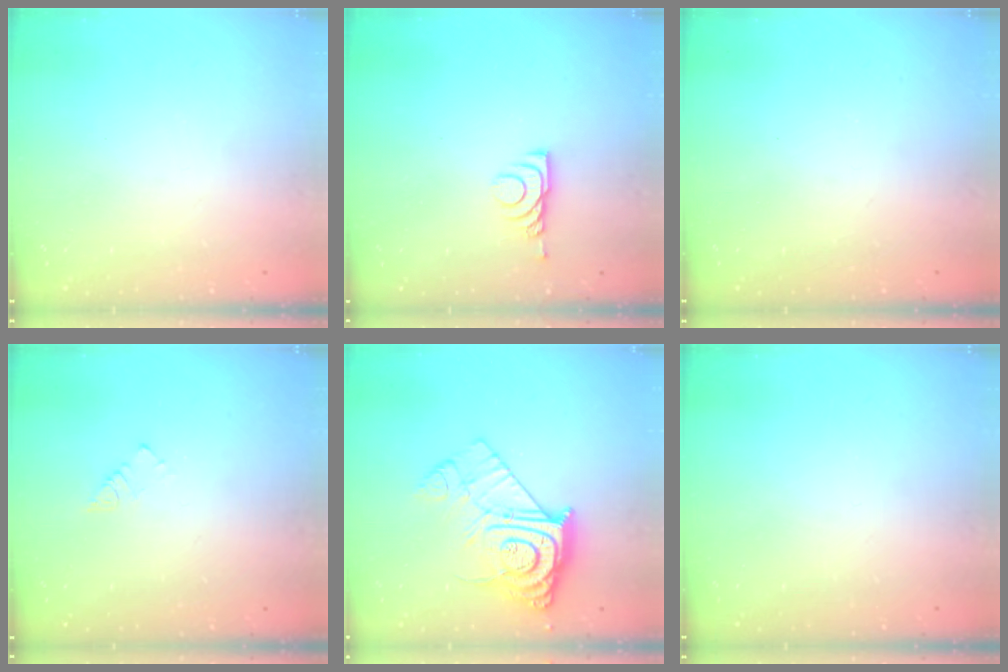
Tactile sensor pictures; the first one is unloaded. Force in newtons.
{"total": 6.0, "press": 5.9, "slide": 0.8}
{"total": 2.5, "press": 2.4, "slide": 0.4}
{"total": 2.3, "press": 2.3, "slide": 0.4}
{"total": 14.9, "press": 14.8, "slide": 1.0}
{"total": 0.0}